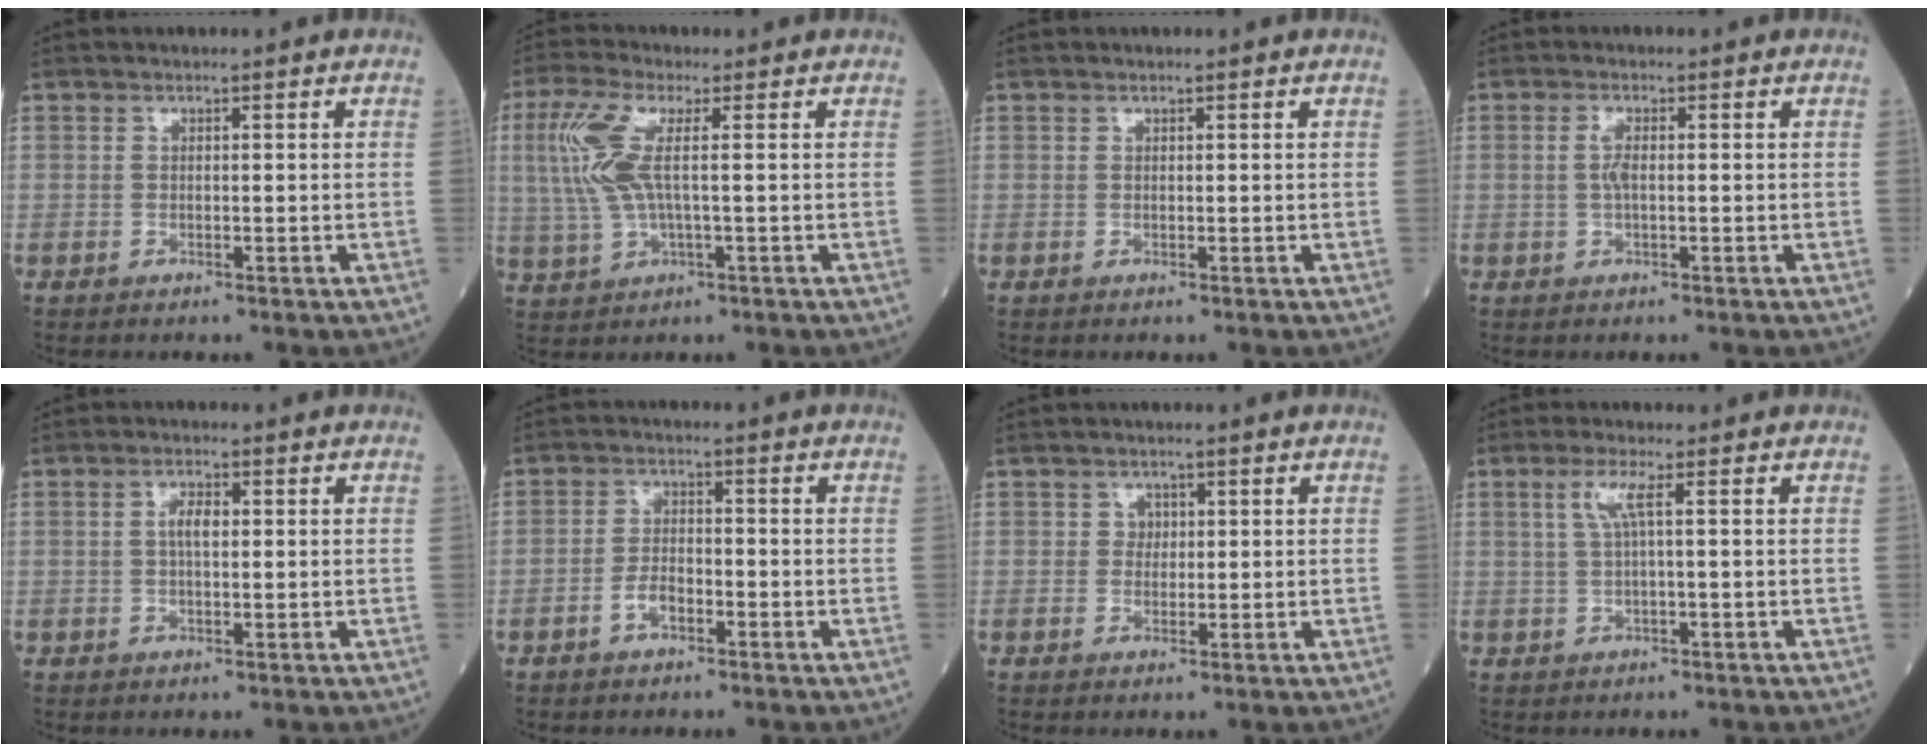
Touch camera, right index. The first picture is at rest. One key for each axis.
{"total": 8.1, "fx": 1.3, "fy": 2.1, "fz": 7.7, "tx": -0.194, "ty": 0.009, "tz": 0.024}
{"total": 0.0}
{"total": 2.2, "fx": 0.1, "fy": 0.4, "fz": 2.1, "tx": -0.048, "ty": 0.001, "tz": 0.001}
{"total": 2.7, "fx": 0.4, "fy": 1.0, "fz": 2.5, "tx": -0.050, "ty": 0.006, "tz": 0.007}
{"total": 3.4, "fx": -1.7, "fy": 1.5, "fz": 2.4, "tx": -0.043, "ty": 0.004, "tz": -0.035}
{"total": 1.6, "fx": 0.4, "fy": 1.5, "fz": 0.6, "tx": -0.004, "ty": 0.000, "tz": 0.004}
{"total": 3.2, "fx": 0.9, "fy": -0.2, "fz": 3.0, "tx": -0.070, "ty": 0.009, "tz": 0.020}